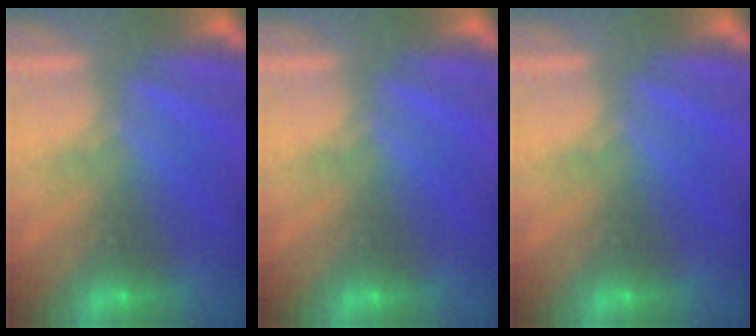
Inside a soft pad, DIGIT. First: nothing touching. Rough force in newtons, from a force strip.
{"total": 0.0}
{"total": 0.0}